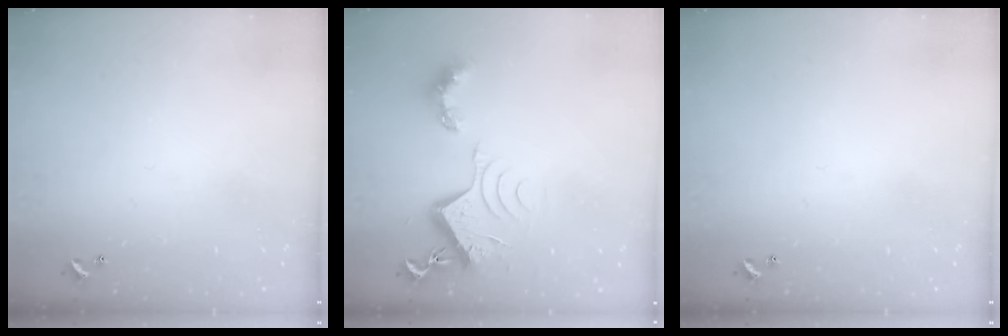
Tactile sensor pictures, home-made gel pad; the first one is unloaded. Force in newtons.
{"total": 8.5, "press": 8.5, "slide": 0.9}
{"total": 0.0}